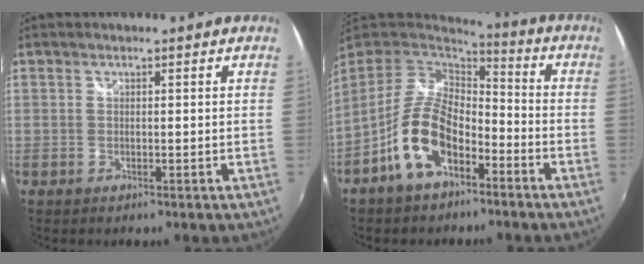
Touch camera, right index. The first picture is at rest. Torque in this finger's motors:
{"motor_torque": [1.14, -1.00, 1.05, 0.21]}